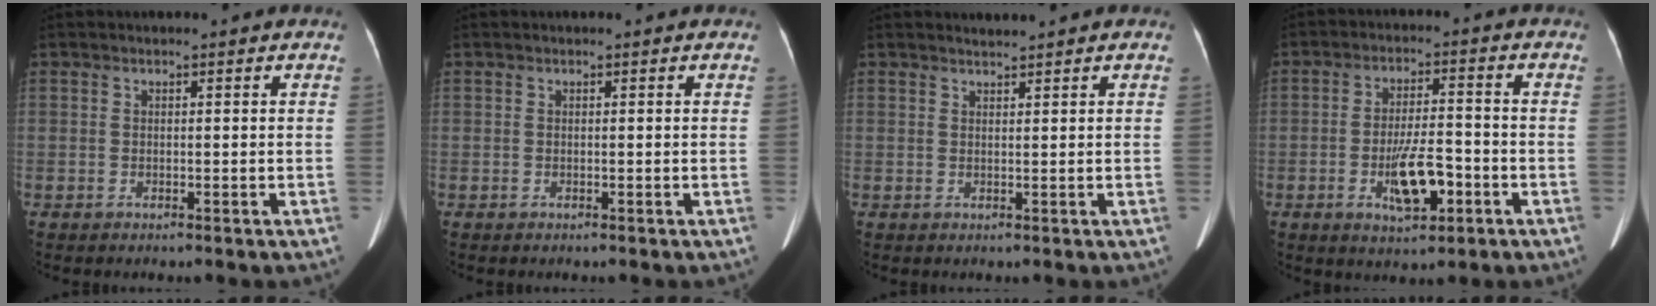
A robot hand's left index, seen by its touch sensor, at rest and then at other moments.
{"total": 0.0}
{"total": 1.0, "force": [0.9, -0.4, -0.1], "torque": [-0.004, -0.001, 0.020]}
{"total": 7.5, "force": [-2.9, 2.4, 6.5], "torque": [-0.124, 0.001, -0.047]}